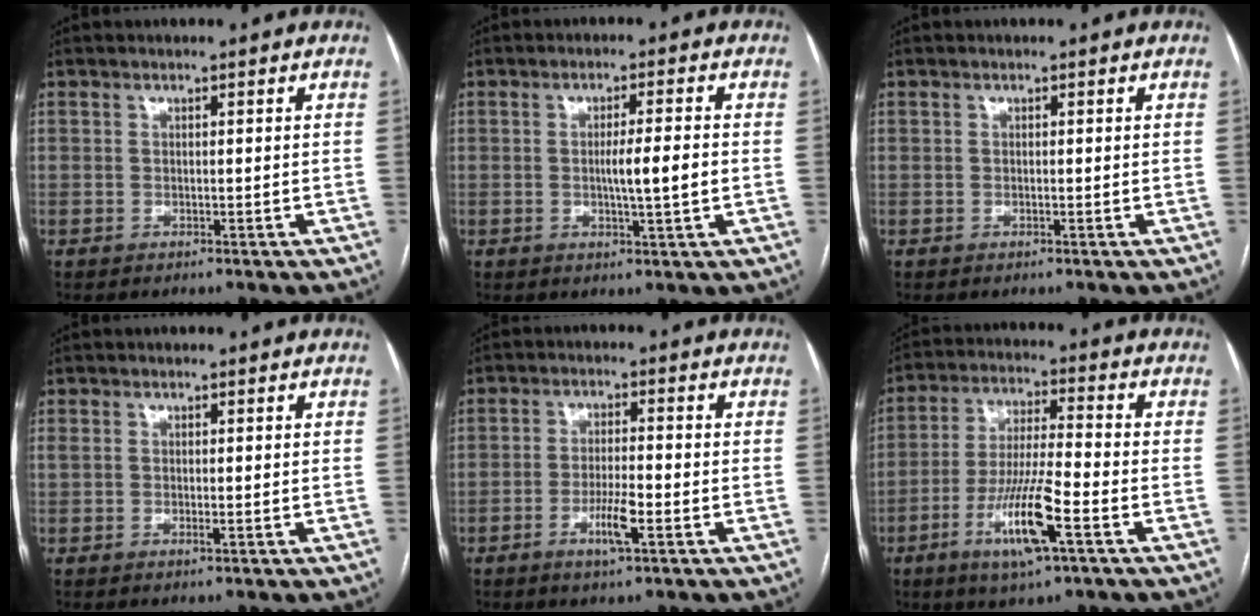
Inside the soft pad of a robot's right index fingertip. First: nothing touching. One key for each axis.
{"total": 5.2, "fx": -0.5, "fy": -0.1, "fz": 5.1, "tx": -0.082, "ty": -0.003, "tz": -0.007}
{"total": 0.0}
{"total": 1.2, "fx": -0.1, "fy": 0.4, "fz": 1.1, "tx": -0.025, "ty": 0.000, "tz": 0.002}
{"total": 5.1, "fx": -2.2, "fy": 0.5, "fz": 4.6, "tx": -0.088, "ty": -0.005, "tz": -0.040}
{"total": 11.8, "fx": -4.9, "fy": 0.8, "fz": 10.7, "tx": -0.206, "ty": -0.014, "tz": -0.090}